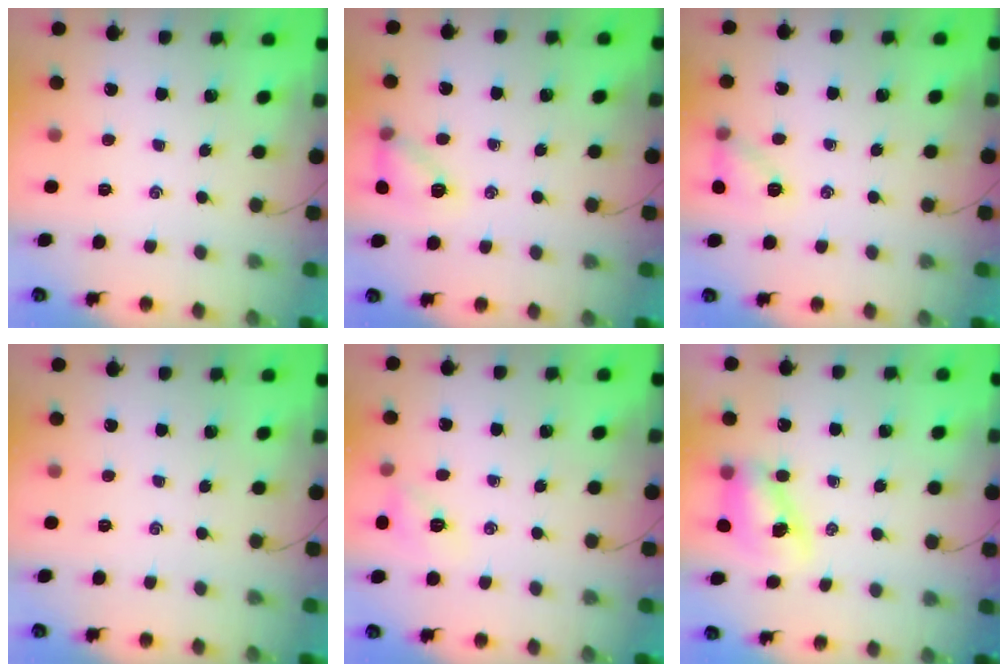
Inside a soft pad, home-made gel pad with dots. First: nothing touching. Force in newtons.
{"total": 10.5, "press": 10.3, "slide": 2.0}
{"total": 8.0, "press": 7.9, "slide": 0.8}
{"total": 0.0}
{"total": 6.8, "press": 6.6, "slide": 1.6}
{"total": 8.1, "press": 8.0, "slide": 1.3}